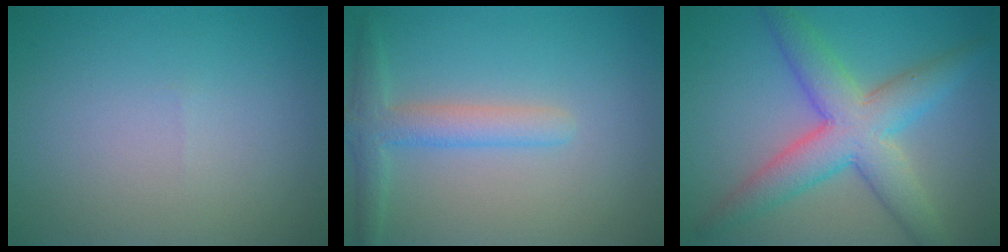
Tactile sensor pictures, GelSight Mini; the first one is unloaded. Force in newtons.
{"total": 3.1, "press": 3.1, "slide": 0.1}
{"total": 7.1, "press": 7.1, "slide": 0.2}